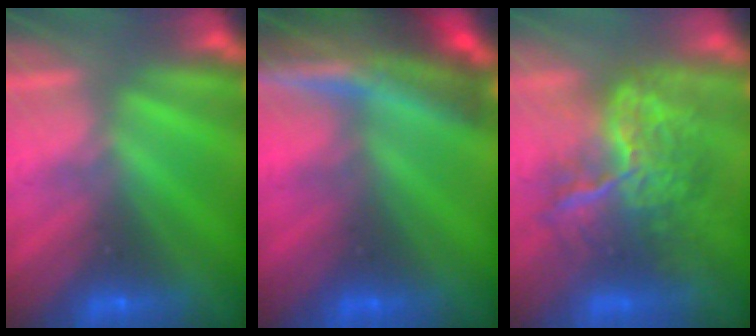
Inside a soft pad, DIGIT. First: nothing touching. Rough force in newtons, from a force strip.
{"total": 7.7}
{"total": 10.8}